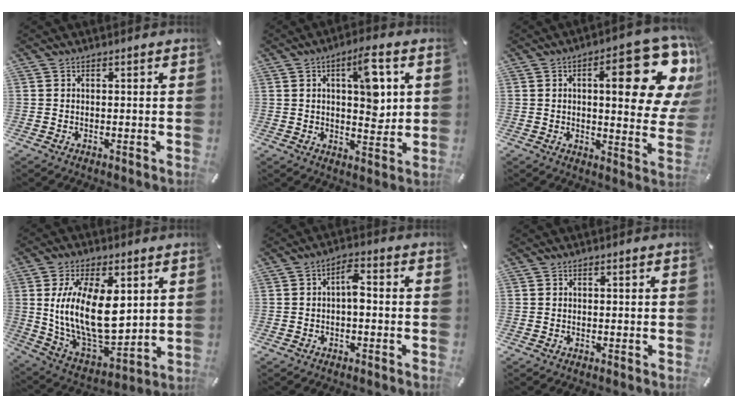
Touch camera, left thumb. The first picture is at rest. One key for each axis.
{"total": 10.3, "fx": 3.4, "fy": 4.6, "fz": 8.6, "tx": -0.111, "ty": -0.016, "tz": 0.051}
{"total": 22.7, "fx": 8.6, "fy": 8.0, "fz": 19.4, "tx": -0.242, "ty": -0.059, "tz": 0.127}
{"total": 19.2, "fx": 3.2, "fy": 10.4, "fz": 15.9, "tx": -0.325, "ty": -0.021, "tz": 0.052}
{"total": 4.4, "fx": -0.8, "fy": 2.2, "fz": 3.8, "tx": -0.062, "ty": 0.014, "tz": -0.017}
{"total": 0.0}